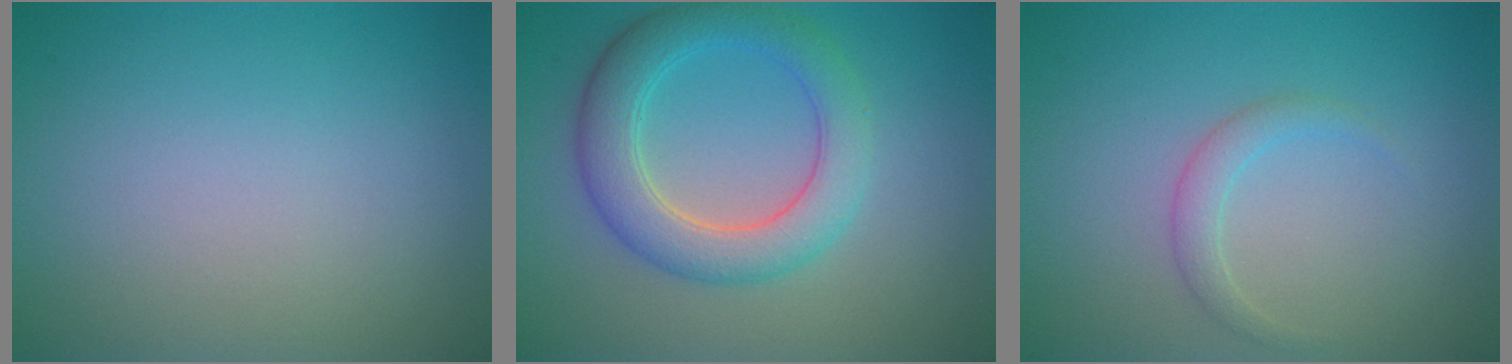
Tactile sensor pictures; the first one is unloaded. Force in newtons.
{"total": 5.1, "press": 5.1, "slide": 0.2}
{"total": 1.5, "press": 1.5, "slide": 0.0}